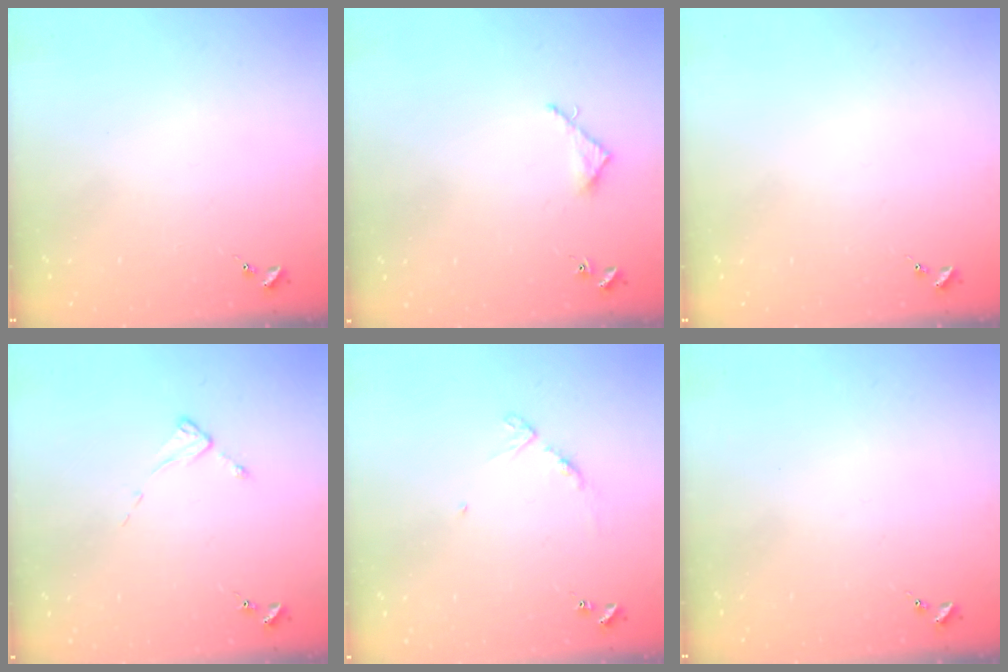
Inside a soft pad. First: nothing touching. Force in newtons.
{"total": 3.3, "press": 3.3, "slide": 0.3}
{"total": 0.0}
{"total": 2.3, "press": 2.3, "slide": 0.3}
{"total": 4.7, "press": 4.6, "slide": 0.5}
{"total": 0.0}